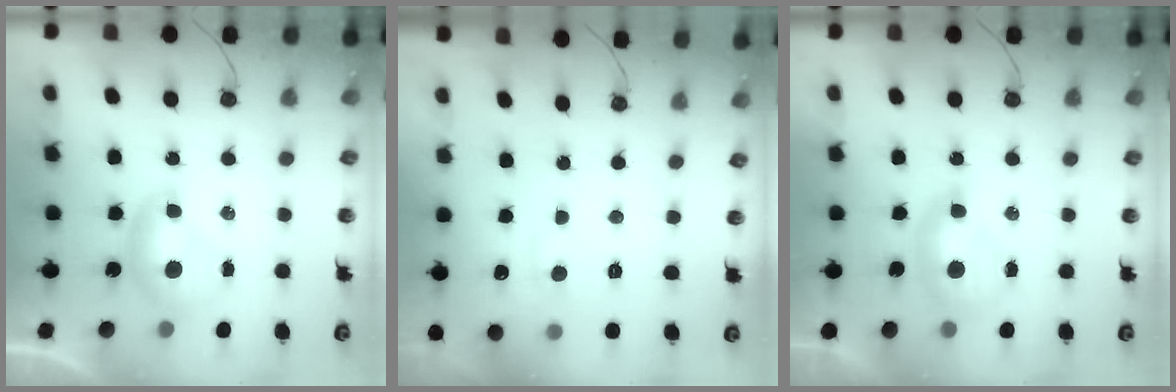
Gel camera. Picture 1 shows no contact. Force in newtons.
{"total": 1.5, "press": 1.4, "slide": 0.6}
{"total": 1.6, "press": 1.5, "slide": 0.6}